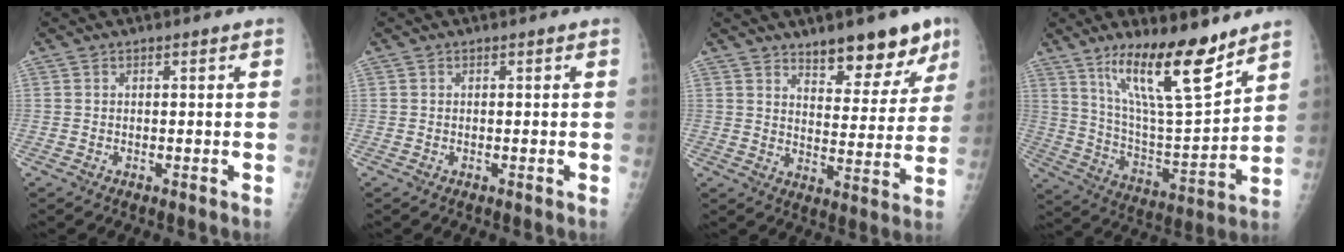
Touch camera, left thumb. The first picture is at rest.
{"total": 0.0}
{"total": 12.7, "force": [8.8, 5.1, 7.5], "torque": [-0.052, -0.057, 0.129]}
{"total": 18.0, "force": [12.3, 3.7, 12.7], "torque": [-0.190, -0.081, 0.222]}